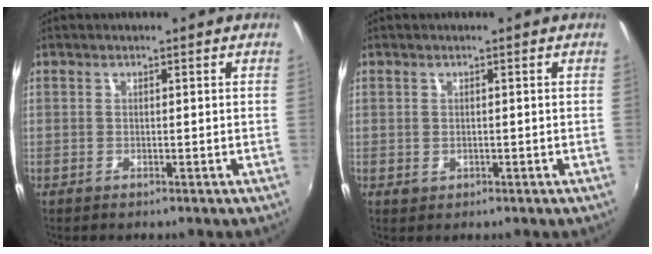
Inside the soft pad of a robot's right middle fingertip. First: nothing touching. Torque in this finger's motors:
{"motor_torque": [0.42, -0.24, 0.00, 0.02]}